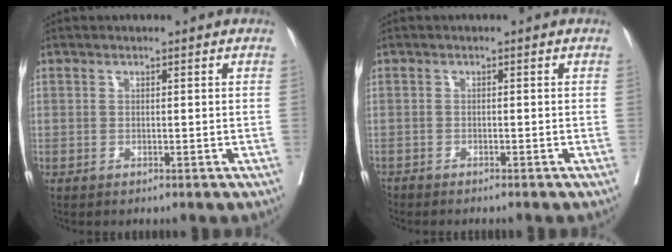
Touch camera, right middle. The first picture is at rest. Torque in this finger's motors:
{"motor_torque": [-0.01, -0.27, 0.07, 0.01]}